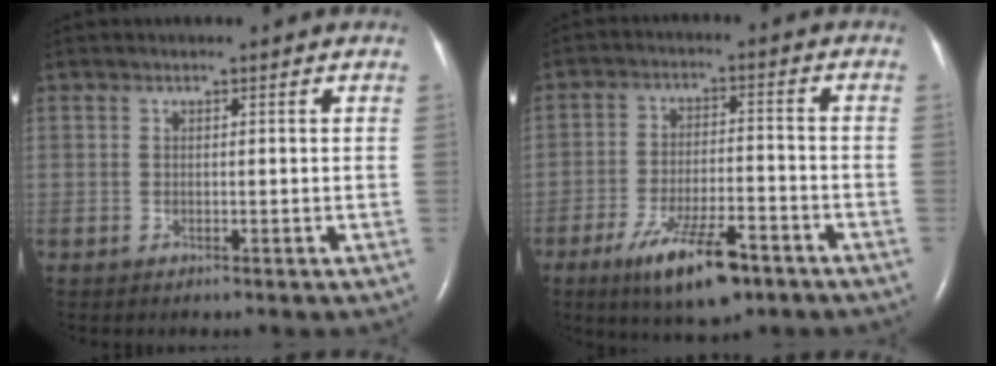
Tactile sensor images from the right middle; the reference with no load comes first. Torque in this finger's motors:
{"motor_torque": [1.09, -1.05, 0.24, 0.13]}